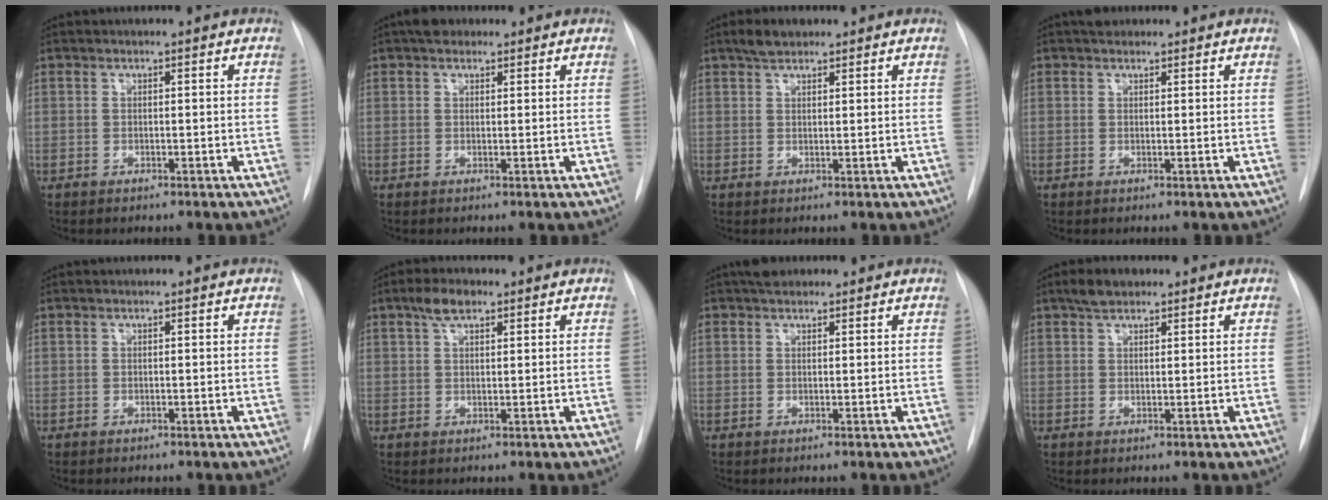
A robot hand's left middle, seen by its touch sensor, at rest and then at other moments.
{"total": 2.8, "force": [2.0, 1.6, 1.1], "torque": [-0.018, 0.016, 0.028]}
{"total": 3.1, "force": [2.4, 1.4, 1.5], "torque": [-0.031, 0.010, 0.040]}
{"total": 1.9, "force": [1.5, 1.1, 0.4], "torque": [-0.007, 0.014, 0.021]}
{"total": 0.0}
{"total": 3.6, "force": [2.3, 1.5, 2.4], "torque": [-0.048, 0.011, 0.043]}
{"total": 2.7, "force": [2.2, 1.3, 0.9], "torque": [-0.016, 0.020, 0.034]}
{"total": 3.1, "force": [2.3, 1.4, 1.5], "torque": [-0.032, 0.010, 0.039]}